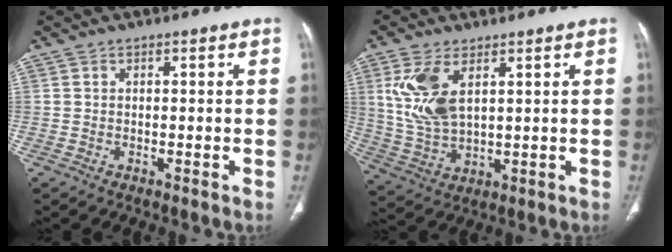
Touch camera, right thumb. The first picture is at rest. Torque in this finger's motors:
{"motor_torque": [0.16, -0.04, 0.63, 0.85, 0.16]}